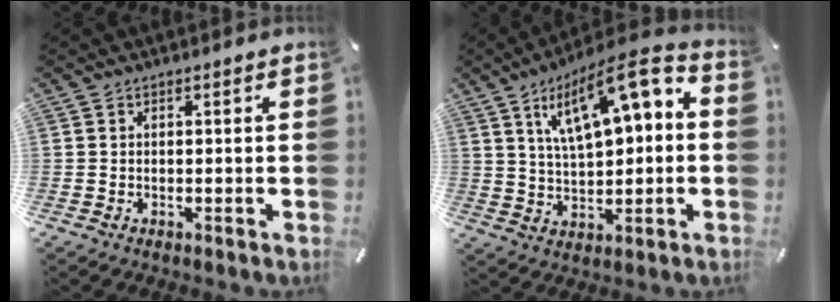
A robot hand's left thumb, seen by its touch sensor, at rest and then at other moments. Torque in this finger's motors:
{"motor_torque": [2.29, 2.72, 1.49, -1.27, 0.40]}